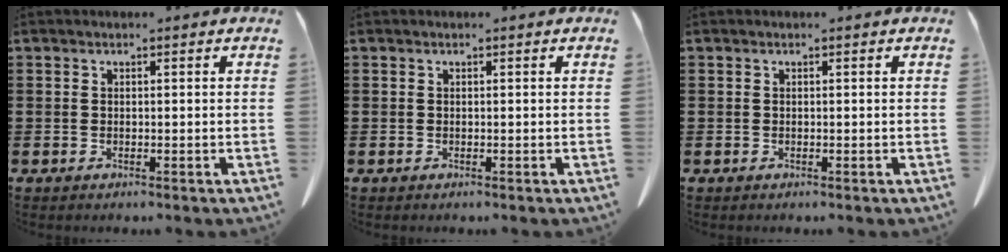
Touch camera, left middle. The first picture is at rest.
{"total": 0.0}
{"total": 0.0}